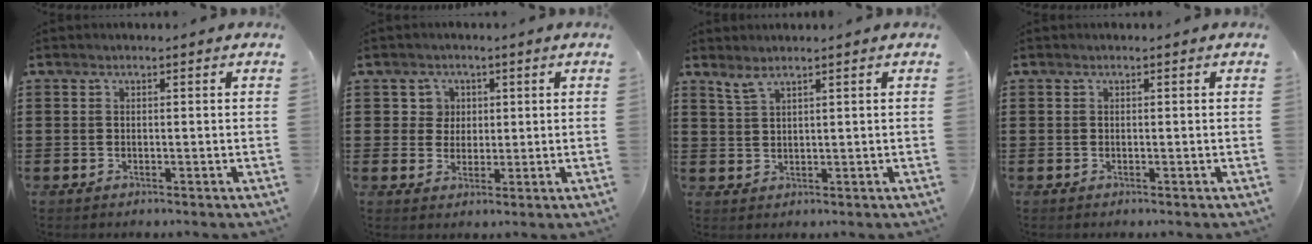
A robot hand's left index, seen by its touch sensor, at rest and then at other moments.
{"total": 3.3, "force": [1.0, 3.0, 0.6], "torque": [-0.021, 0.006, 0.013]}
{"total": 2.2, "force": [1.7, 0.3, 1.2], "torque": [-0.029, 0.000, 0.033]}
{"total": 0.0}